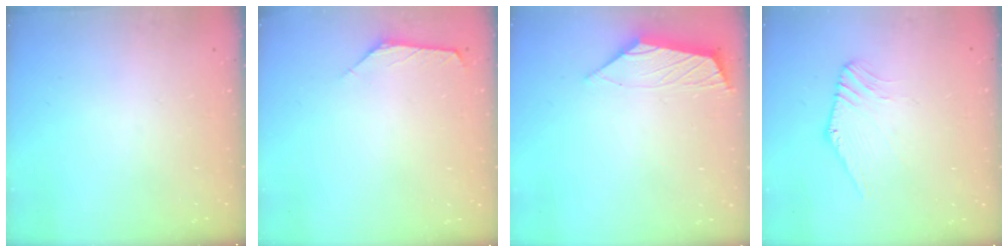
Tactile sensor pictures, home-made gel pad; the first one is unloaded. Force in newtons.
{"total": 1.7, "press": 1.7, "slide": 0.4}
{"total": 2.9, "press": 2.8, "slide": 0.6}
{"total": 0.5, "press": 0.5, "slide": 0.3}